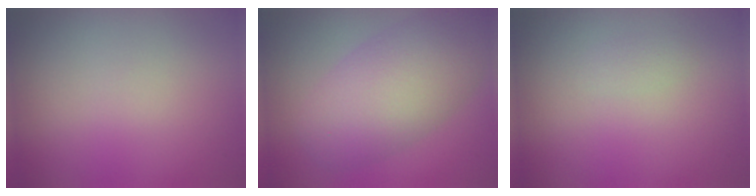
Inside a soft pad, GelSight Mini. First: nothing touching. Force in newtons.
{"total": 7.1, "press": 7.1, "slide": 0.2}
{"total": 0.7, "press": 0.7, "slide": 0.1}